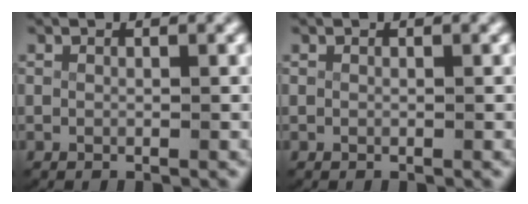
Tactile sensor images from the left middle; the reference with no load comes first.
{"total": 0.0}